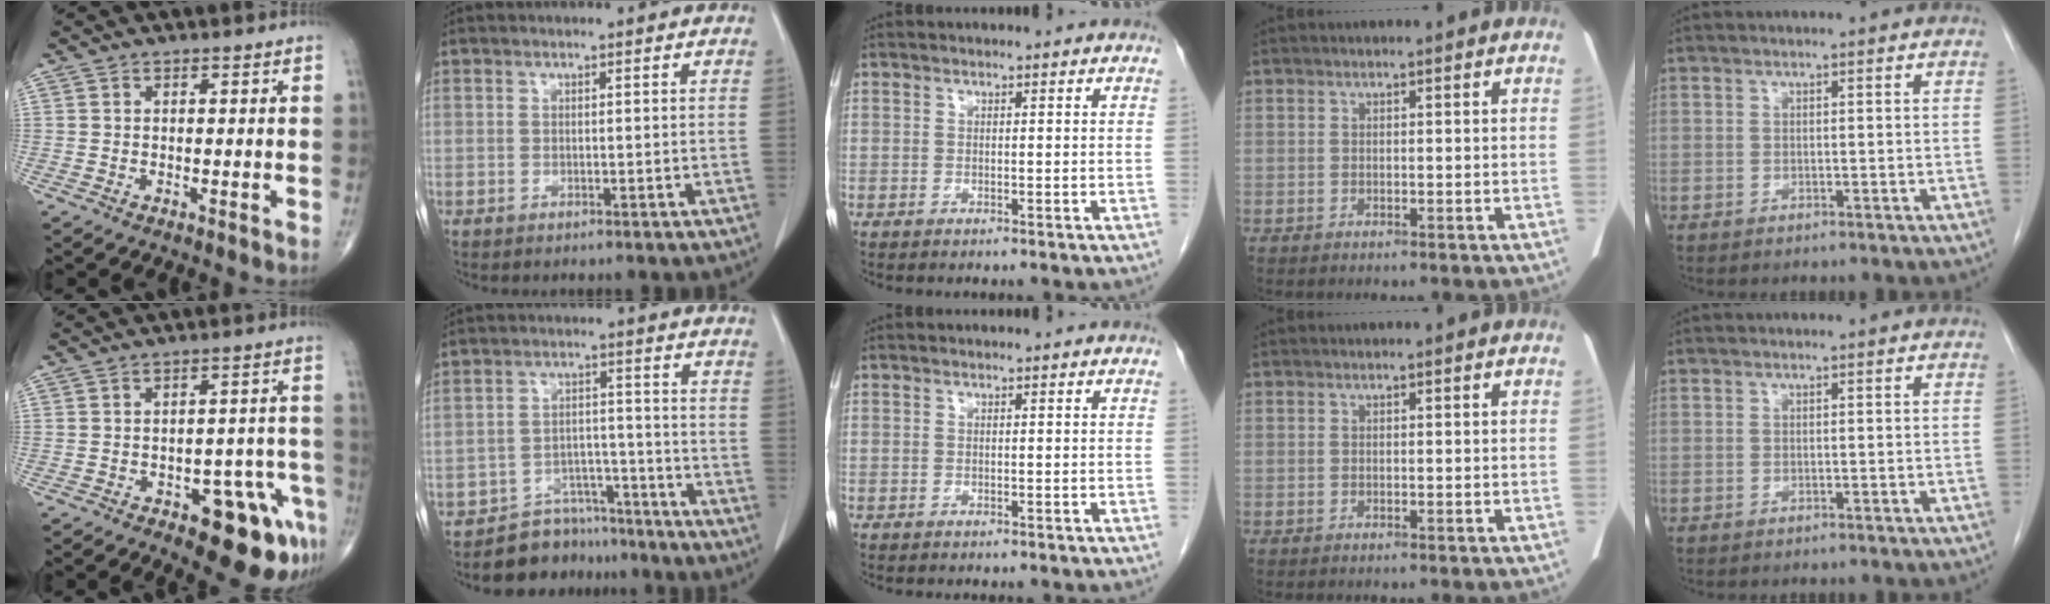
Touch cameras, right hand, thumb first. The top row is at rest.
{"thumb": {"total": 13.0, "force": [-6.6, 5.4, 9.8], "torque": [-0.084, 0.045, -0.075]}, "index": {"total": 7.5, "force": [-6.5, 3.7, -0.3], "torque": [0.019, 0.041, -0.103]}}